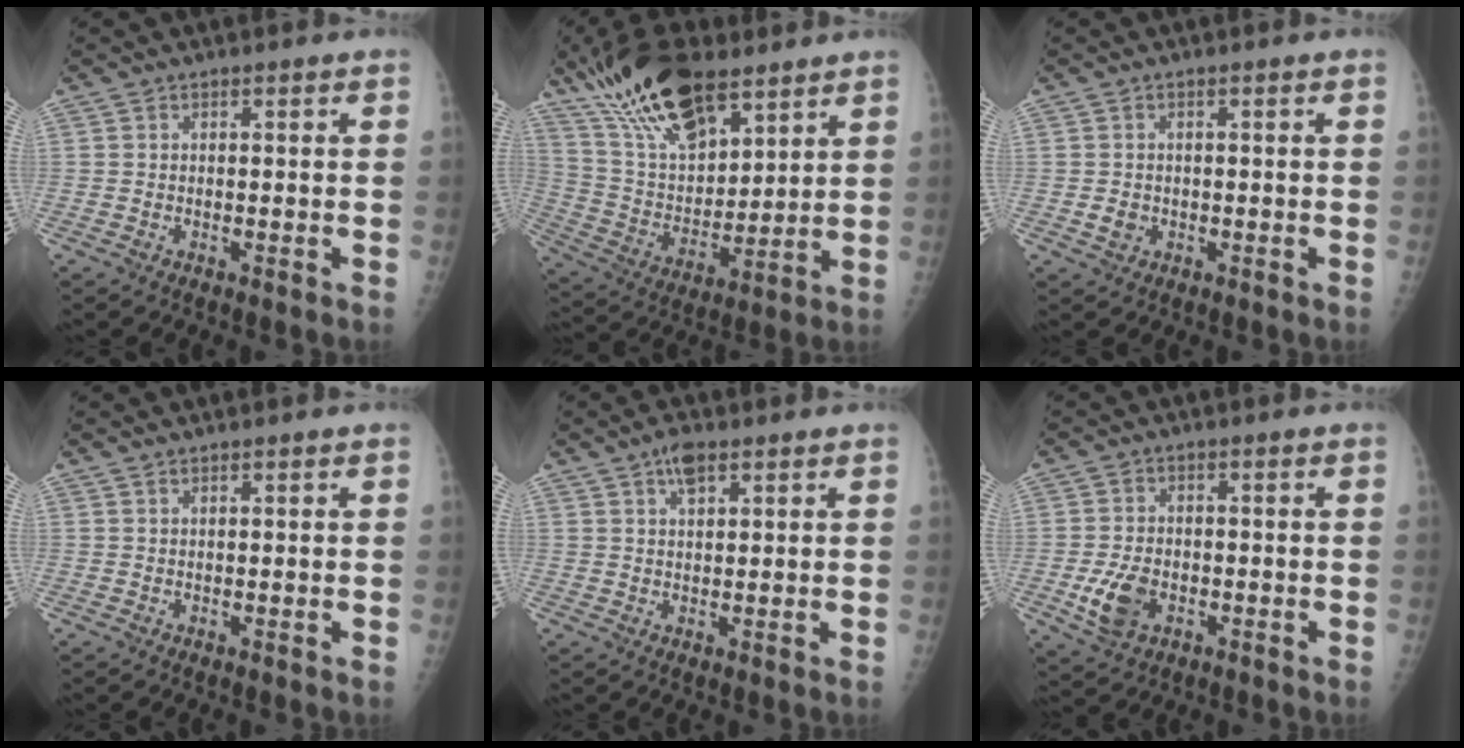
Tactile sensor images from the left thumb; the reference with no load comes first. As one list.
[{"total": 19.9, "force": [13.6, 8.3, 12.0], "torque": [-0.190, -0.048, 0.257]}, {"total": 1.9, "force": [-0.1, 1.6, 0.9], "torque": [-0.009, 0.001, 0.000]}, {"total": 0.6, "force": [0.5, 0.1, 0.2], "torque": [-0.002, 0.003, 0.011]}, {"total": 3.8, "force": [2.3, 1.7, 2.5], "torque": [-0.035, -0.006, 0.040]}, {"total": 6.4, "force": [-1.9, 4.3, 4.3], "torque": [-0.075, 0.004, -0.031]}]